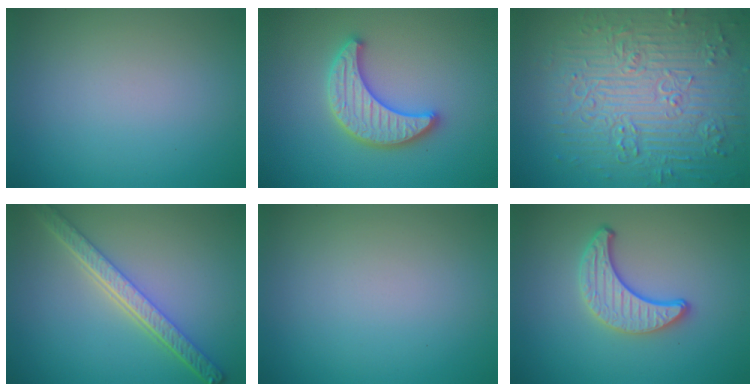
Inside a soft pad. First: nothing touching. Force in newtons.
{"total": 4.8, "press": 4.8, "slide": 0.8}
{"total": 9.2, "press": 6.8, "slide": 6.2}
{"total": 5.1, "press": 4.0, "slide": 3.1}
{"total": 0.0}
{"total": 3.6, "press": 3.1, "slide": 1.8}